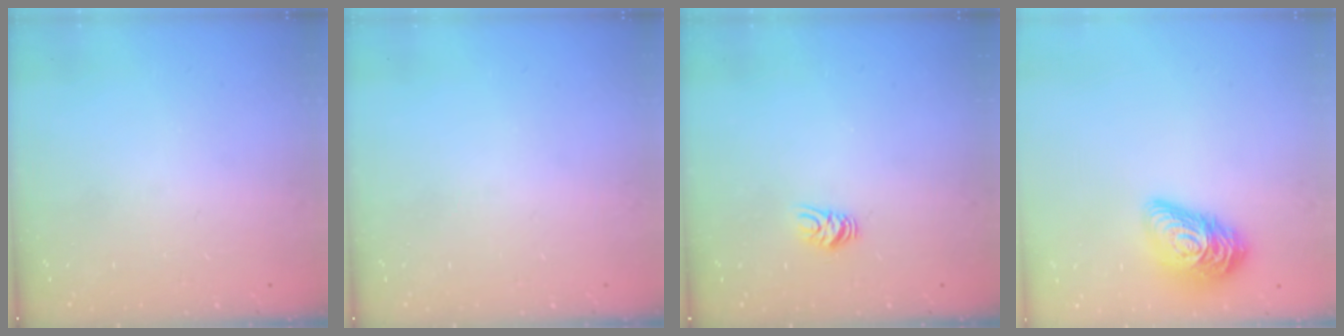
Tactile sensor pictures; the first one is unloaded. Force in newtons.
{"total": 0.0}
{"total": 5.8, "press": 5.8, "slide": 0.5}
{"total": 16.0, "press": 16.0, "slide": 0.6}